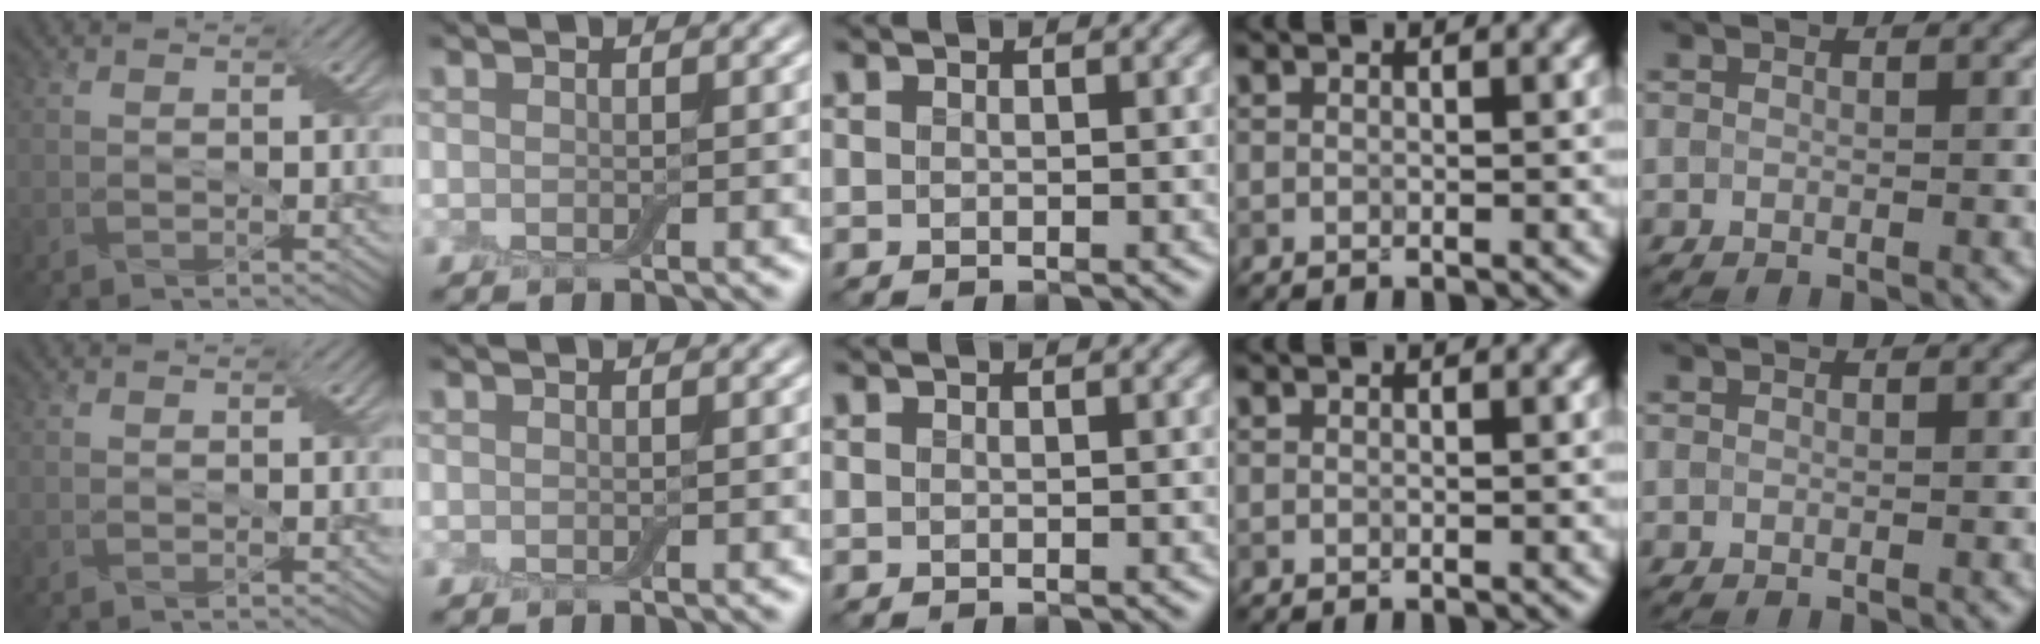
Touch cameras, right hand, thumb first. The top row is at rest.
{}